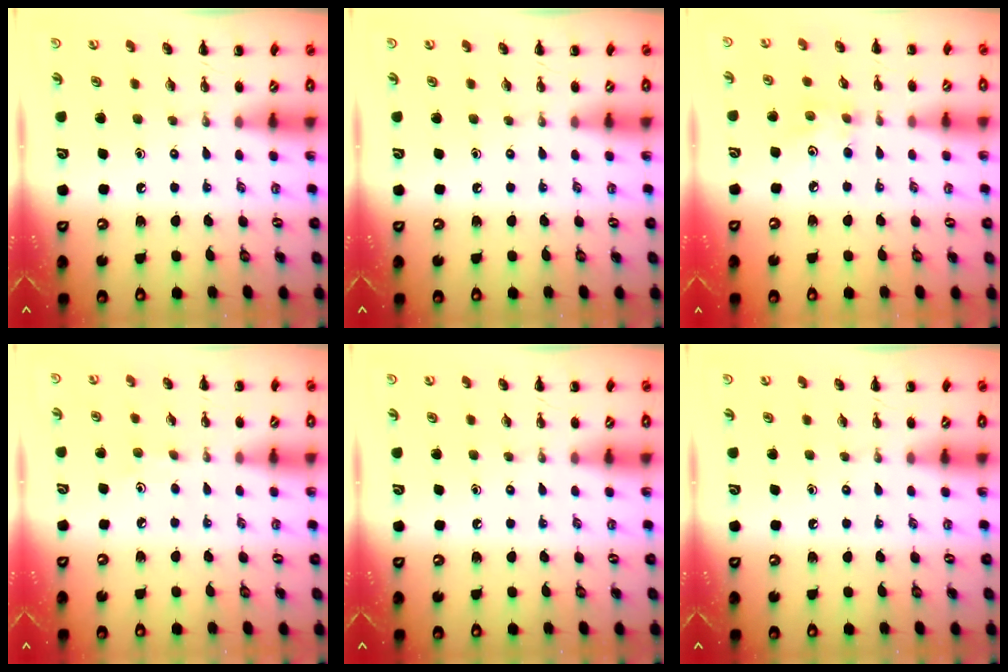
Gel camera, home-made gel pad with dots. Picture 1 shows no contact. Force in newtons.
{"total": 0.0}
{"total": 3.5, "press": 3.5, "slide": 0.6}
{"total": 2.6, "press": 2.5, "slide": 0.8}
{"total": 0.0}
{"total": 0.0}